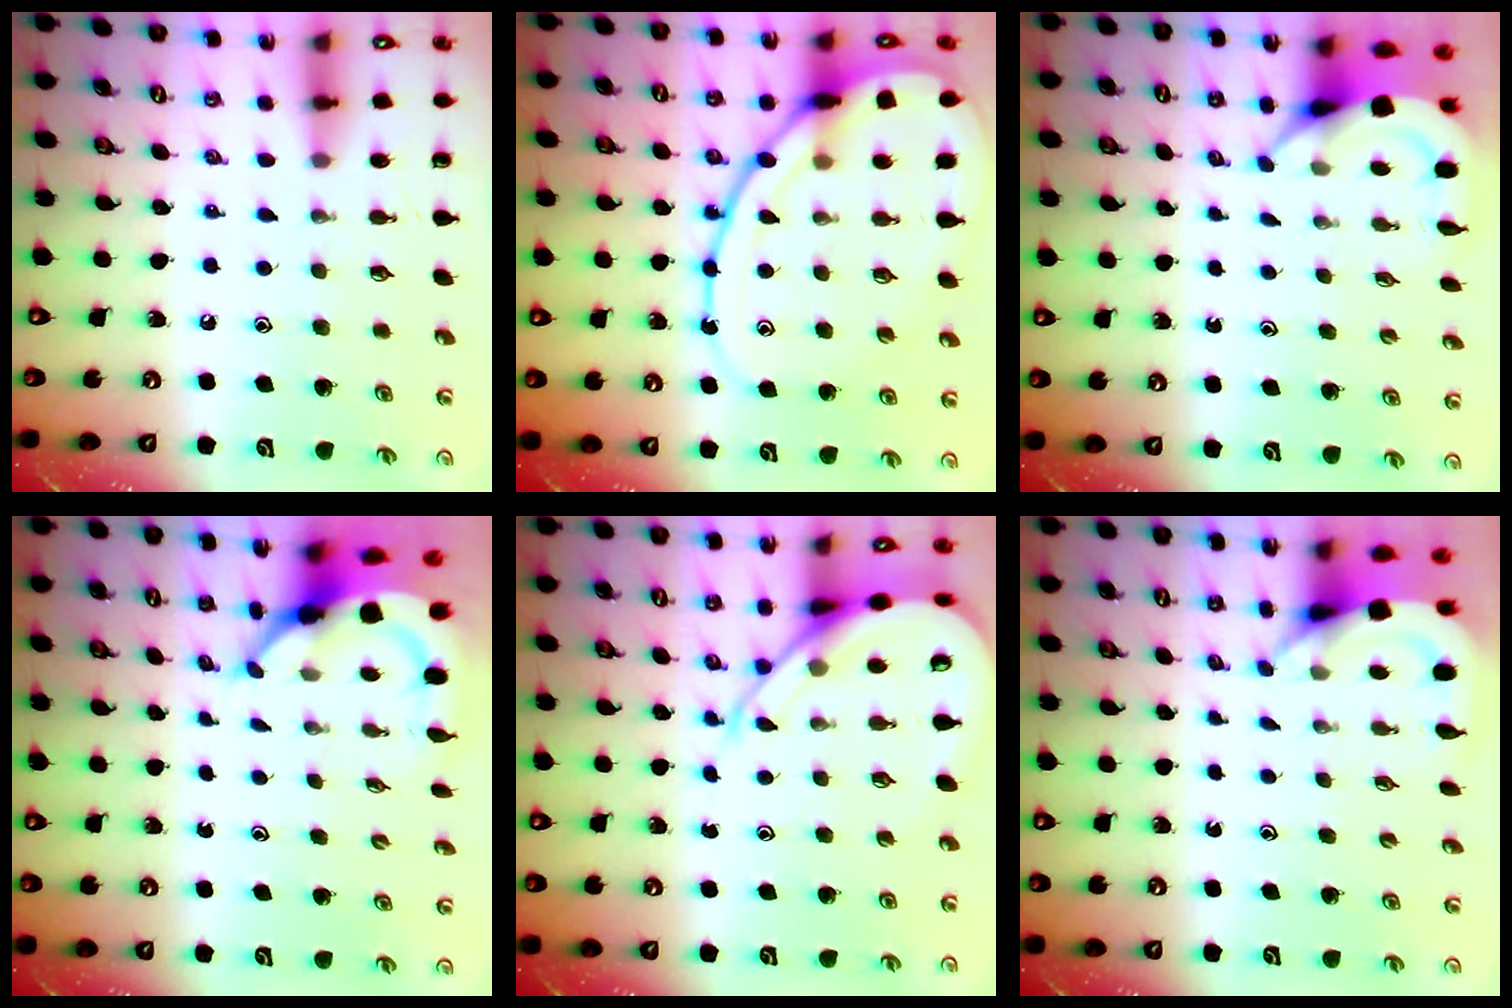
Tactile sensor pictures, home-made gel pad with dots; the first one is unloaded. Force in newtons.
{"total": 17.3, "press": 17.2, "slide": 1.6}
{"total": 3.9, "press": 3.9, "slide": 0.1}
{"total": 6.4, "press": 6.4, "slide": 0.9}
{"total": 11.0, "press": 10.9, "slide": 1.0}
{"total": 3.8, "press": 3.8, "slide": 0.2}